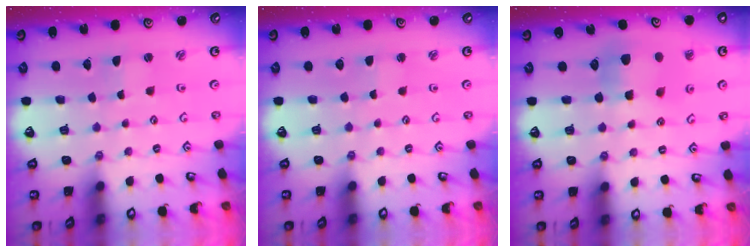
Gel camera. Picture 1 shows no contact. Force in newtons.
{"total": 1.0, "press": 1.0, "slide": 0.1}
{"total": 6.8, "press": 6.7, "slide": 0.7}